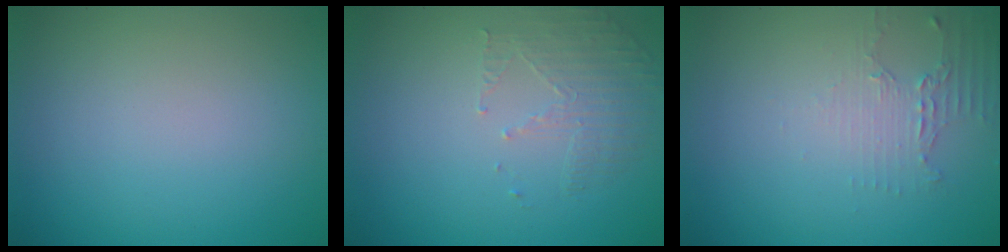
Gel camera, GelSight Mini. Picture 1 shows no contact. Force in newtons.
{"total": 1.7, "press": 0.9, "slide": 1.4}
{"total": 2.0, "press": 1.5, "slide": 1.3}